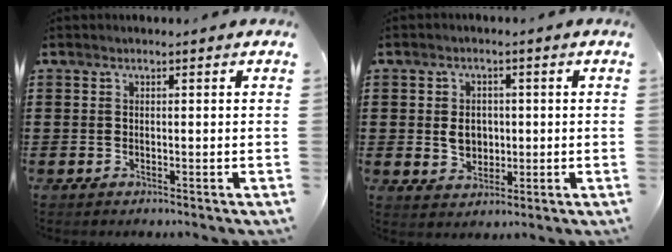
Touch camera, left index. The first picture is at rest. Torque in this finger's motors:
{"motor_torque": [1.07, 1.07, 0.11, 0.06]}